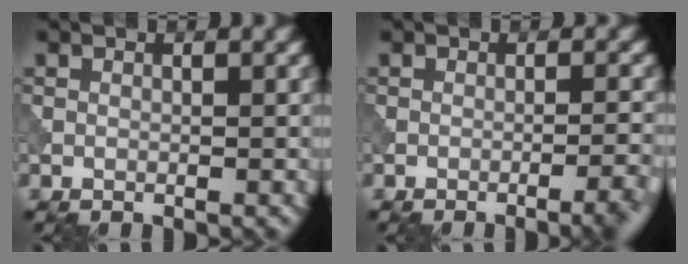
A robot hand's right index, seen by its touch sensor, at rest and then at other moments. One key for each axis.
{"total": 3.6, "fx": -2.0, "fy": 0.8, "fz": 2.9, "tx": -0.029, "ty": 0.014, "tz": -0.034}